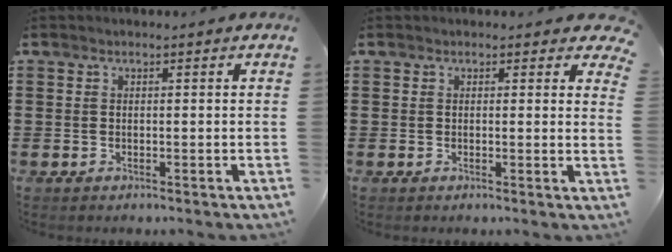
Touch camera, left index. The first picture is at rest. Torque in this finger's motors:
{"motor_torque": [-0.12, -2.01, 0.40, 0.03]}